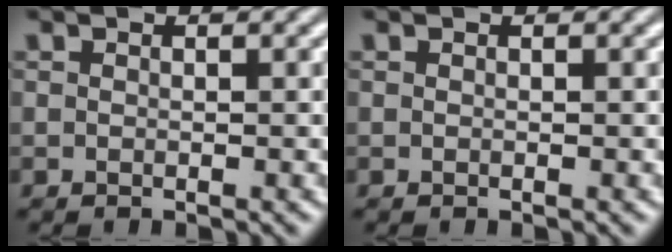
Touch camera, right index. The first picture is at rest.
{"total": 0.0}